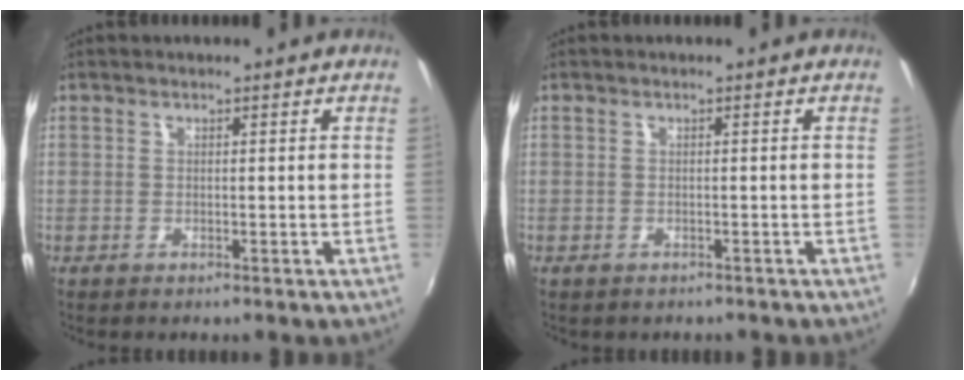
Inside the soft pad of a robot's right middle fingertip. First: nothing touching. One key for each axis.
{"total": 0.9, "fx": -0.8, "fy": 0.4, "fz": 0.3, "tx": -0.011, "ty": -0.001, "tz": -0.008}